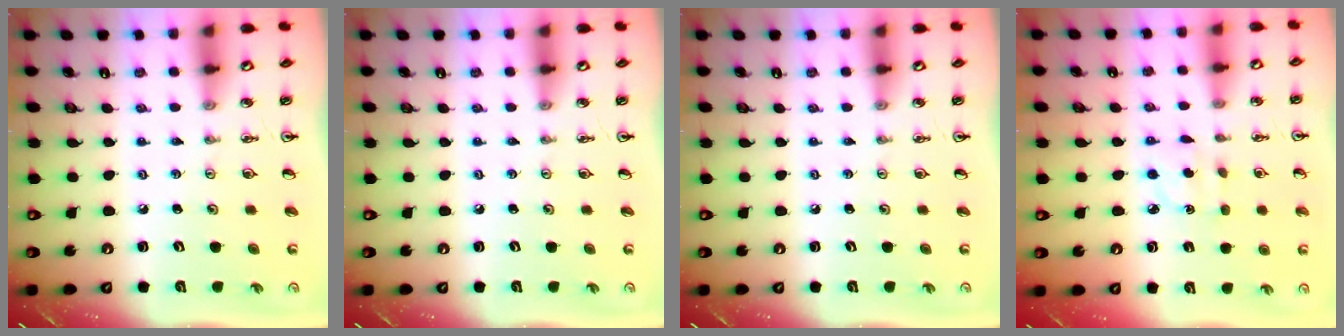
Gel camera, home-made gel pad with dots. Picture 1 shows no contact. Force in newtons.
{"total": 0.0}
{"total": 0.0}
{"total": 3.7, "press": 3.7, "slide": 0.6}